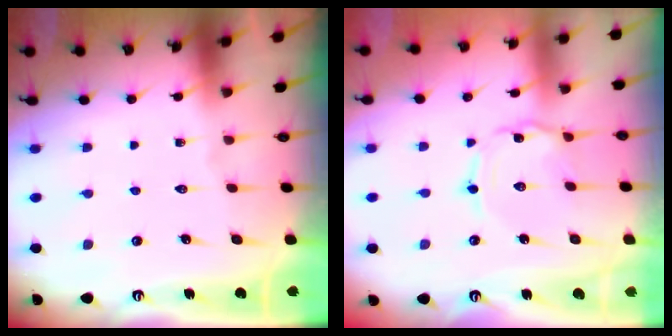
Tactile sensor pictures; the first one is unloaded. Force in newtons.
{"total": 0.7, "press": 0.7, "slide": 0.1}